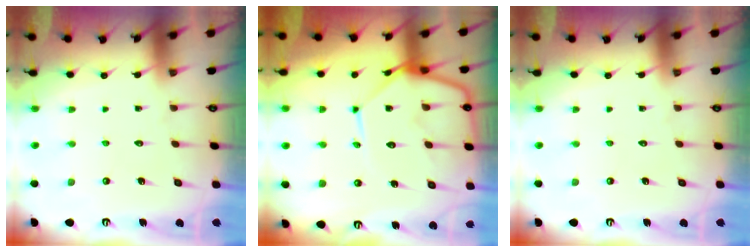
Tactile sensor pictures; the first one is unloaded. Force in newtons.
{"total": 14.4, "press": 14.4, "slide": 1.2}
{"total": 0.0}